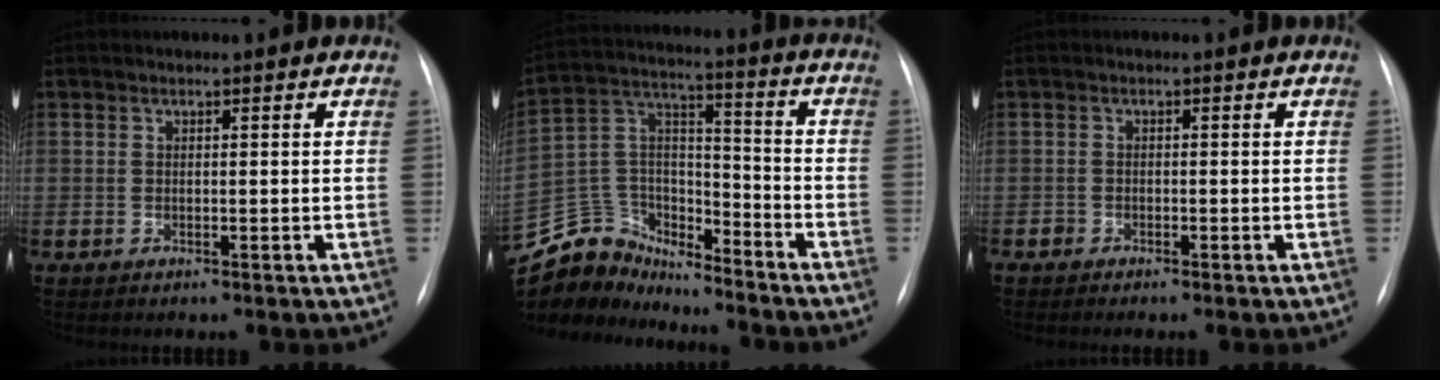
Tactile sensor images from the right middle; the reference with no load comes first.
{"total": 13.9, "force": [-13.1, 4.7, 0.8], "torque": [-0.022, 0.066, -0.238]}
{"total": 0.8, "force": [-0.8, 0.1, 0.2], "torque": [-0.006, 0.000, -0.016]}